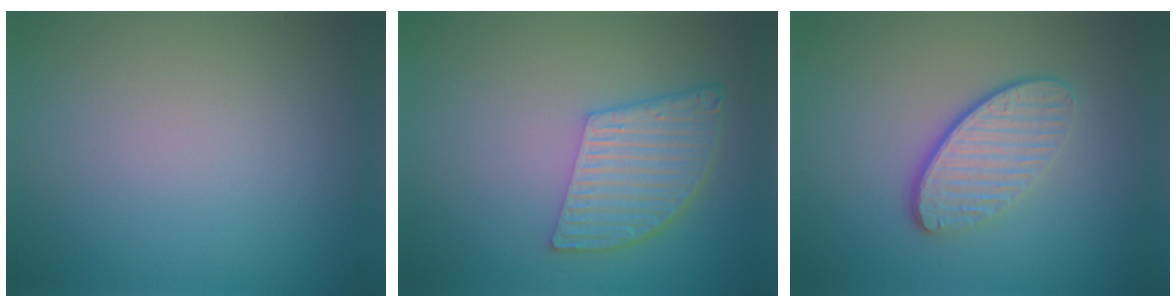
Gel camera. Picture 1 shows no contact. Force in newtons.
{"total": 5.8, "press": 4.3, "slide": 3.8}
{"total": 4.0, "press": 3.0, "slide": 2.7}